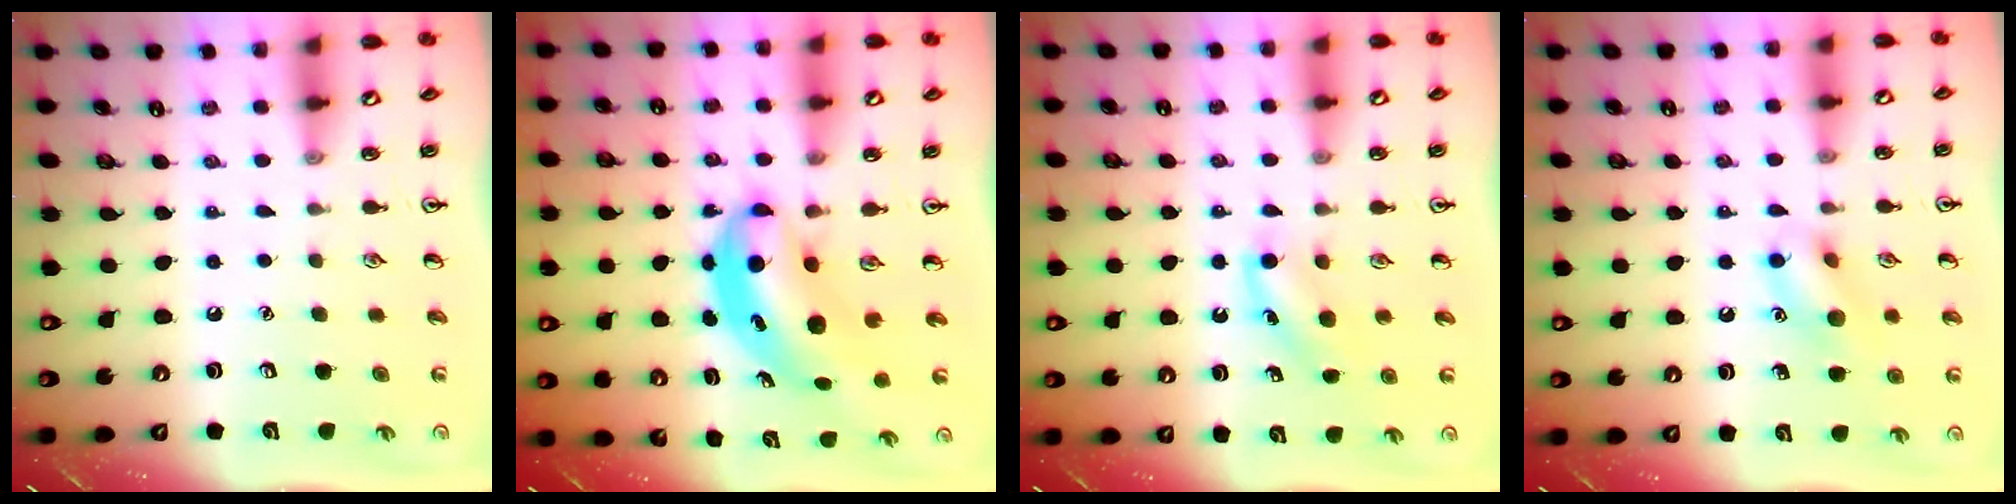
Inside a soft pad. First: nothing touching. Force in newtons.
{"total": 6.8, "press": 6.5, "slide": 1.8}
{"total": 5.2, "press": 5.0, "slide": 1.2}
{"total": 10.9, "press": 10.8, "slide": 1.0}